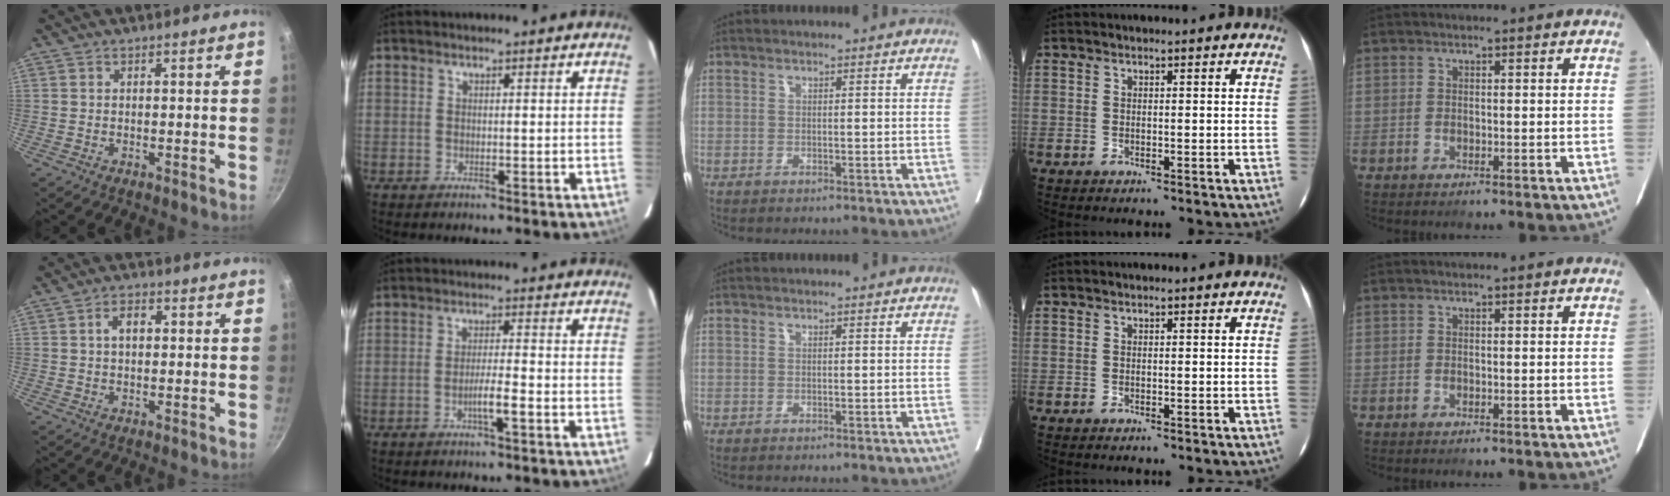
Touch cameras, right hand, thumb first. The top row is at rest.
{"thumb": {"total": 3.6, "force": [0.6, 2.2, 2.8], "torque": [-0.041, 0.010, 0.008]}, "index": {"total": 3.3, "force": [-1.5, -0.1, 3.0], "torque": [-0.050, -0.002, -0.027]}}